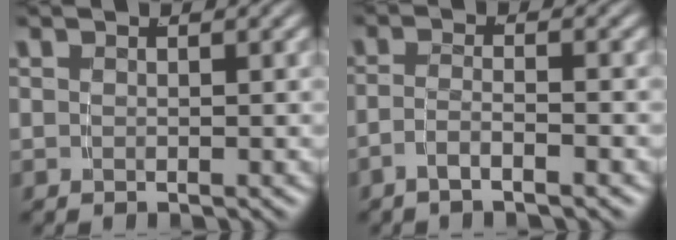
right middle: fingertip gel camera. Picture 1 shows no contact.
{"total": 2.5, "force": [-2.0, -0.1, 1.5], "torque": [-0.033, -0.011, -0.031]}